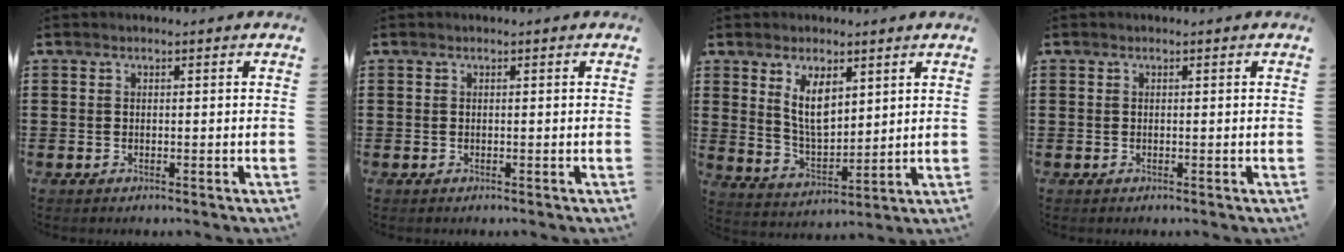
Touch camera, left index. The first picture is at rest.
{"total": 0.0}
{"total": 6.9, "force": [3.7, 3.3, 4.8], "torque": [-0.098, -0.006, 0.067]}
{"total": 0.0}